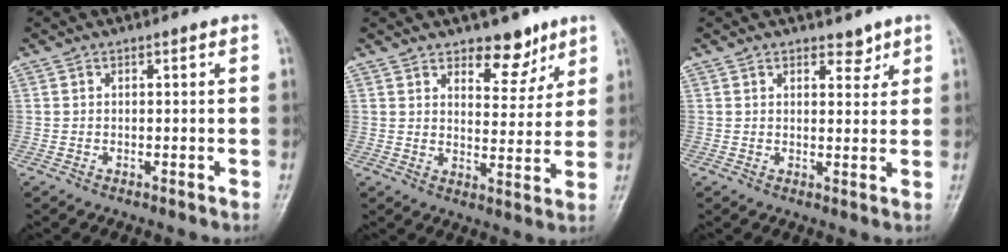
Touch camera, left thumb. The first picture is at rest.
{"total": 7.6, "force": [5.3, 4.0, 3.7], "torque": [-0.019, -0.035, 0.079]}
{"total": 2.9, "force": [2.1, 1.5, 1.2], "torque": [0.000, -0.014, 0.032]}